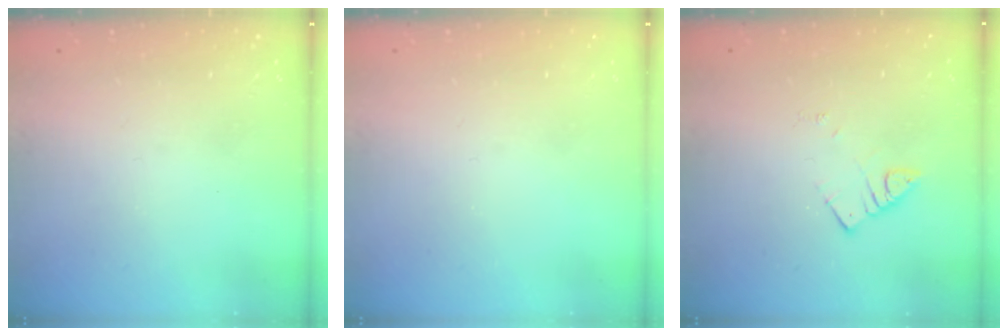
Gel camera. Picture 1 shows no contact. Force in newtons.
{"total": 0.0}
{"total": 2.6, "press": 2.6, "slide": 0.1}